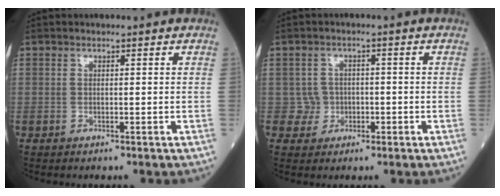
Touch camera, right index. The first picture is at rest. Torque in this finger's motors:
{"motor_torque": [-0.26, -0.13, -0.06, -0.04]}